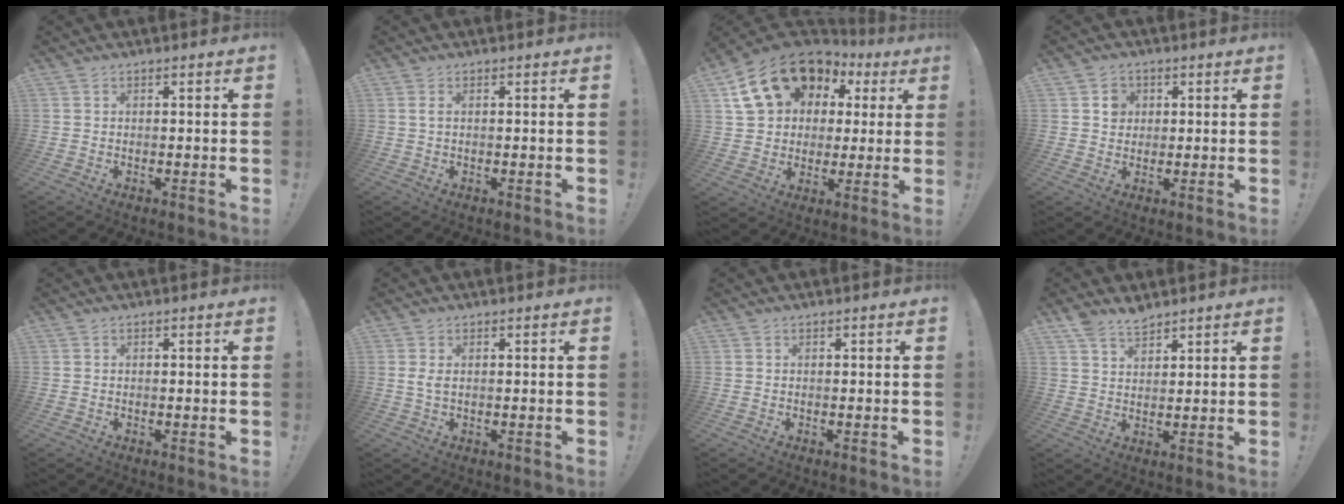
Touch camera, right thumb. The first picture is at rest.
{"total": 1.1, "force": [0.2, 0.3, 1.0], "torque": [-0.021, 0.003, 0.003]}
{"total": 18.2, "force": [8.6, 13.3, 9.0], "torque": [-0.143, -0.038, 0.173]}
{"total": 4.4, "force": [1.2, 4.0, 1.3], "torque": [-0.004, -0.005, 0.019]}
{"total": 0.0}
{"total": 2.1, "force": [0.4, 0.8, 1.9], "torque": [-0.030, 0.000, 0.006]}
{"total": 0.0}
{"total": 5.7, "force": [4.8, 2.4, 2.0], "torque": [-0.034, -0.026, 0.090]}